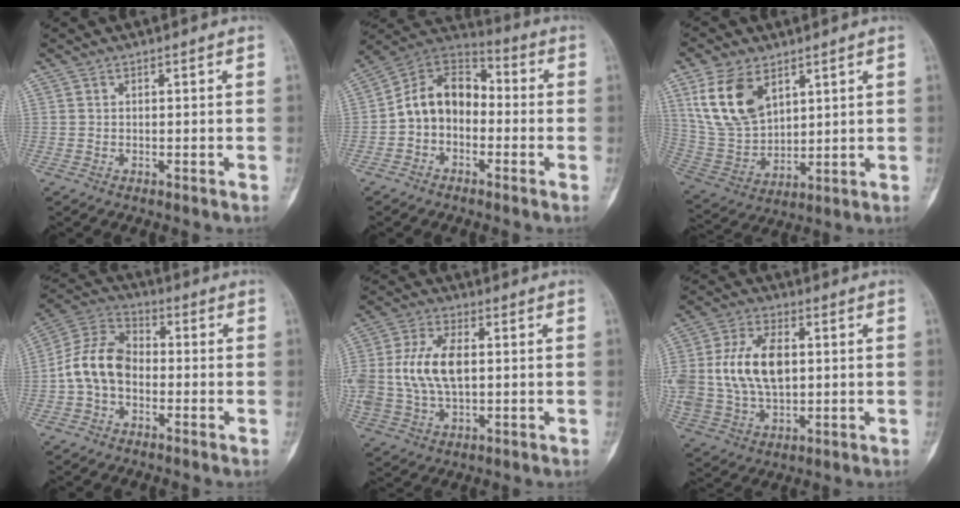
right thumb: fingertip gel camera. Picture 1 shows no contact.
{"total": 12.3, "force": [-1.5, 9.5, 7.7], "torque": [-0.096, 0.046, -0.046]}
{"total": 14.0, "force": [6.7, 8.3, 9.0], "torque": [-0.163, -0.025, 0.148]}
{"total": 11.0, "force": [-1.8, 7.8, 7.6], "torque": [-0.129, 0.035, -0.050]}
{"total": 13.1, "force": [1.1, 7.6, 10.6], "torque": [-0.219, 0.008, 0.027]}
{"total": 16.0, "force": [1.9, 10.0, 12.3], "torque": [-0.232, 0.003, 0.043]}